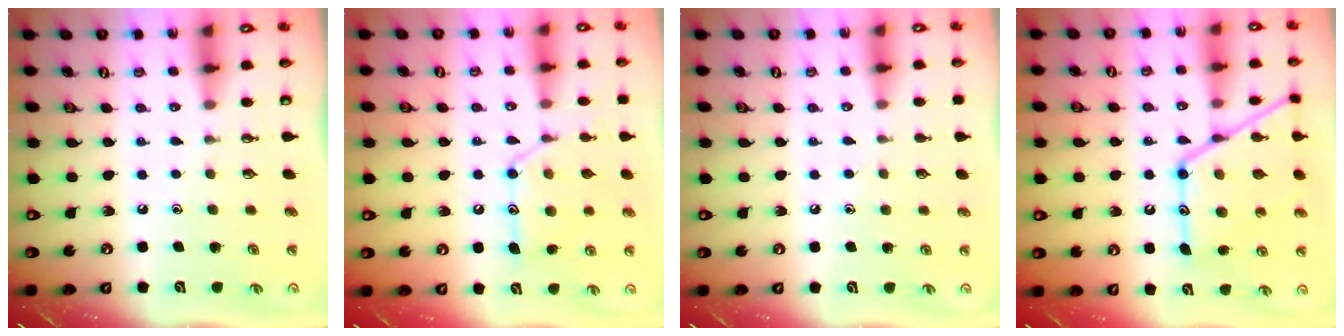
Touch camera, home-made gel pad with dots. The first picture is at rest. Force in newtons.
{"total": 15.1, "press": 15.1, "slide": 1.1}
{"total": 4.6, "press": 4.6, "slide": 0.5}
{"total": 19.2, "press": 19.1, "slide": 1.6}